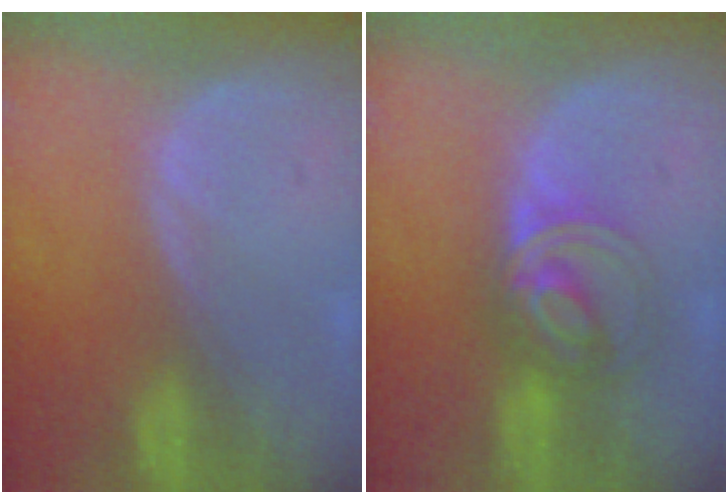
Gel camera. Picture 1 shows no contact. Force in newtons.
{"total": 5.8, "press": 5.7, "slide": 0.5}